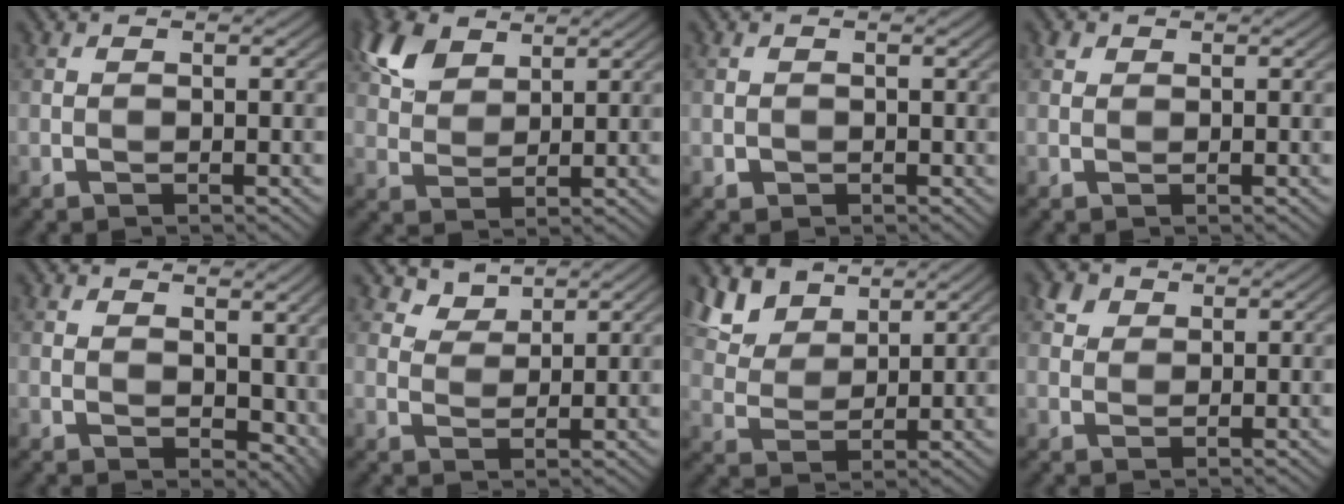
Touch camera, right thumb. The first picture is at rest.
{"total": 6.4, "force": [3.9, 3.7, 3.5], "torque": [-0.087, 0.008, 0.081]}
{"total": 0.9, "force": [-0.1, 0.9, 0.1], "torque": [-0.003, -0.007, -0.002]}
{"total": 0.8, "force": [0.4, 0.6, 0.2], "torque": [-0.004, 0.000, 0.007]}
{"total": 6.6, "force": [2.6, 4.1, 4.5], "torque": [-0.072, -0.009, 0.057]}
{"total": 2.9, "force": [2.5, 1.4, 0.7], "torque": [-0.018, -0.005, 0.052]}
{"total": 7.2, "force": [5.0, 3.9, 3.3], "torque": [-0.089, 0.000, 0.103]}
{"total": 2.6, "force": [1.5, 1.9, 0.9], "torque": [-0.023, 0.004, 0.029]}